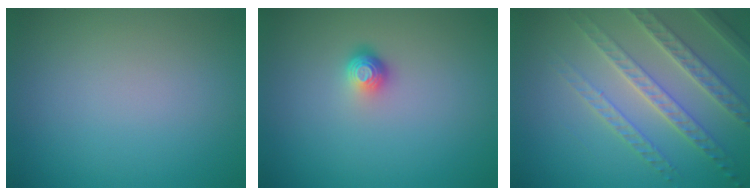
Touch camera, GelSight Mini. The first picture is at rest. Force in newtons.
{"total": 1.8, "press": 1.2, "slide": 1.3}
{"total": 4.4, "press": 4.2, "slide": 1.5}